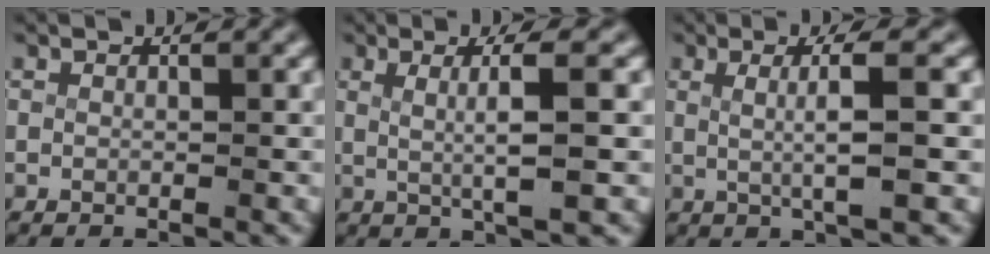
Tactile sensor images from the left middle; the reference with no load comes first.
{"total": 4.5, "force": [1.0, 0.1, 4.4], "torque": [-0.069, 0.000, 0.022]}
{"total": 4.4, "force": [0.8, 0.2, 4.3], "torque": [-0.069, 0.000, 0.018]}